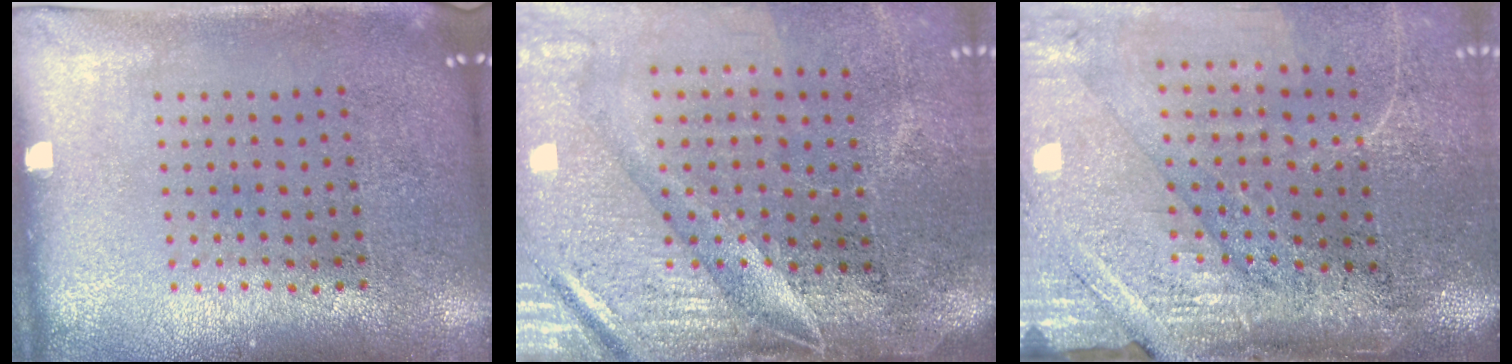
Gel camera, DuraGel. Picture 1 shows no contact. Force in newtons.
{"total": 4.5, "press": 3.9, "slide": 2.3}
{"total": 4.4, "press": 3.8, "slide": 2.2}